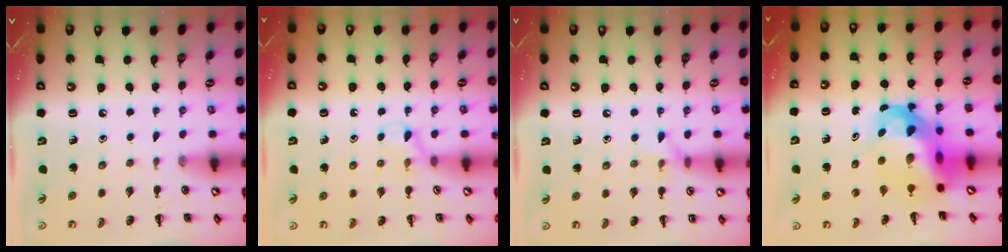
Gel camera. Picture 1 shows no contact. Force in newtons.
{"total": 3.7, "press": 3.4, "slide": 1.5}
{"total": 5.6, "press": 5.4, "slide": 1.6}
{"total": 10.8, "press": 10.4, "slide": 2.9}